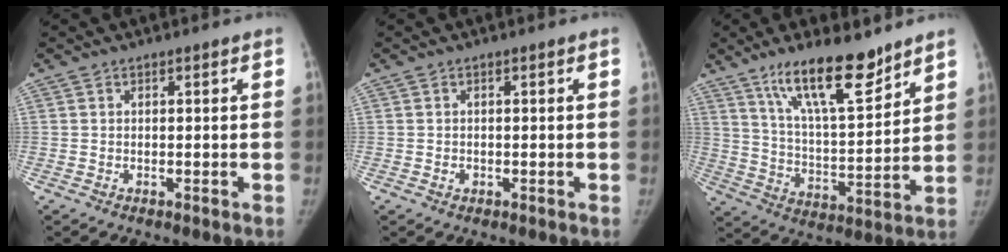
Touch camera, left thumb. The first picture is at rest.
{"total": 0.9, "force": [-0.2, 0.8, 0.5], "torque": [-0.003, 0.001, -0.001]}
{"total": 16.3, "force": [11.4, 4.5, 10.8], "torque": [-0.156, -0.072, 0.206]}